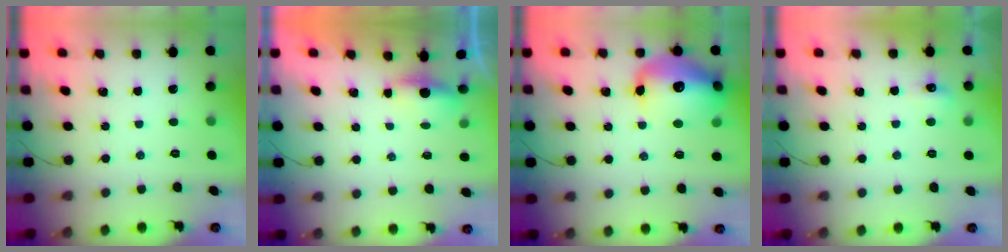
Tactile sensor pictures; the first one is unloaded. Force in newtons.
{"total": 3.3, "press": 3.1, "slide": 1.1}
{"total": 17.2, "press": 17.1, "slide": 2.5}
{"total": 4.4, "press": 4.2, "slide": 1.2}